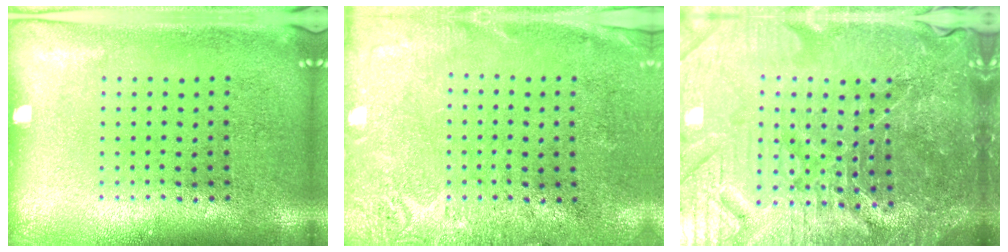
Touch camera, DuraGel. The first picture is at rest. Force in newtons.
{"total": 2.7, "press": 2.3, "slide": 1.5}
{"total": 6.3, "press": 5.7, "slide": 2.5}